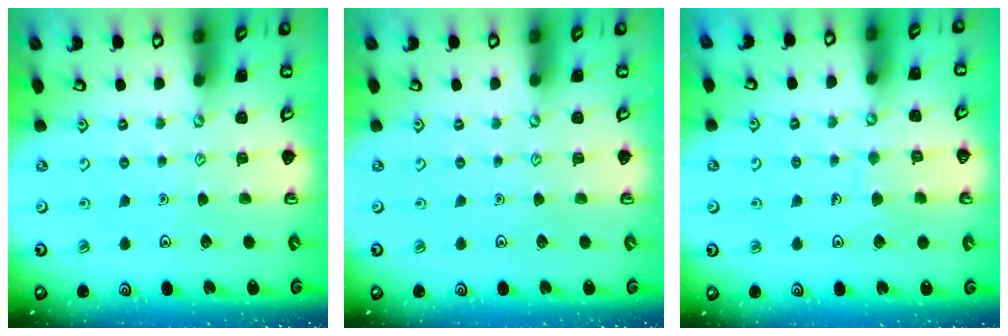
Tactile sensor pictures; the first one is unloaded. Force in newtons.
{"total": 0.0}
{"total": 5.1, "press": 5.1, "slide": 0.3}